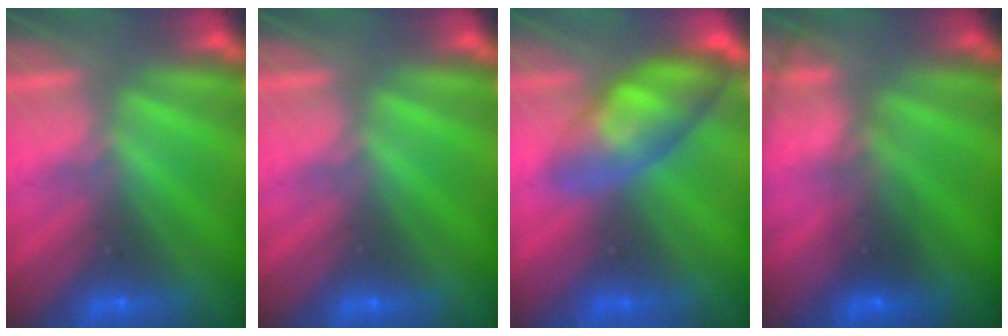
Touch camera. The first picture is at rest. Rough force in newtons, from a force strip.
{"total": 0.0}
{"total": 4.7}
{"total": 11.4}